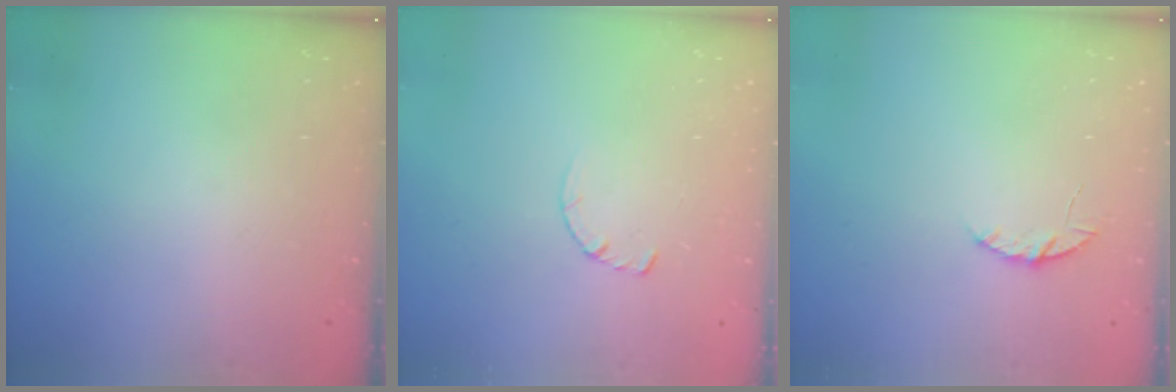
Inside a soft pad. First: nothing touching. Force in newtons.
{"total": 2.8, "press": 2.8, "slide": 0.4}
{"total": 4.2, "press": 4.2, "slide": 0.5}